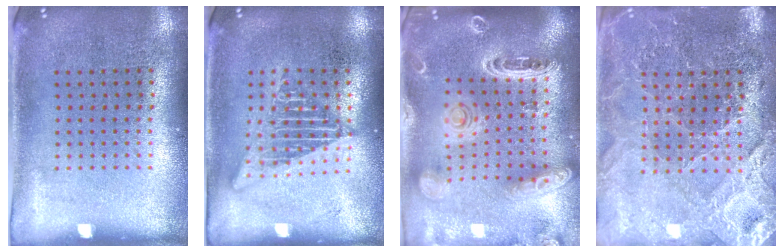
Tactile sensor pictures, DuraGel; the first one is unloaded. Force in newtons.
{"total": 2.4, "press": 2.4, "slide": 0.2}
{"total": 2.5, "press": 2.3, "slide": 1.2}
{"total": 3.8, "press": 3.7, "slide": 1.1}